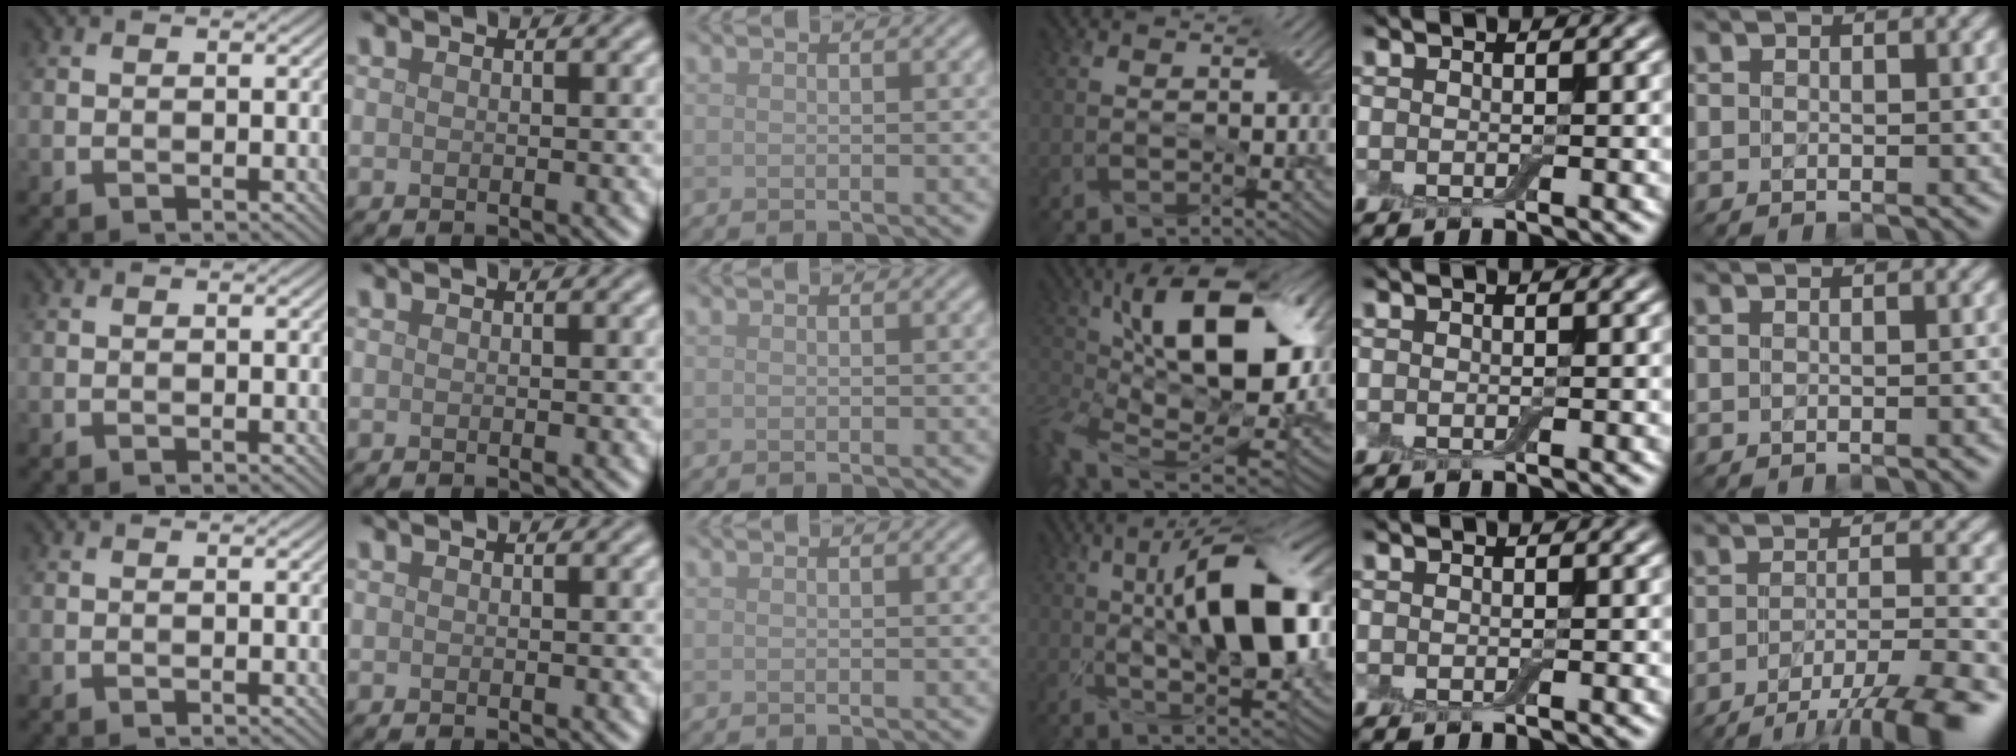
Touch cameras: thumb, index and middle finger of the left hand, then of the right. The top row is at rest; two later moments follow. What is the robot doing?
{"motion": "close", "object": "airpods case & airpods"}